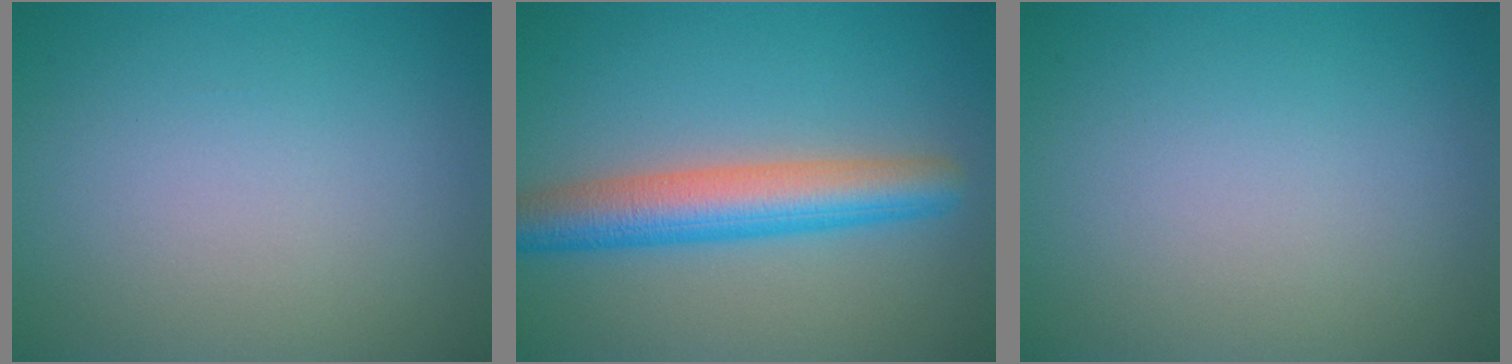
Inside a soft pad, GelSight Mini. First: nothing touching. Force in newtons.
{"total": 5.9, "press": 5.9, "slide": 0.3}
{"total": 0.0}